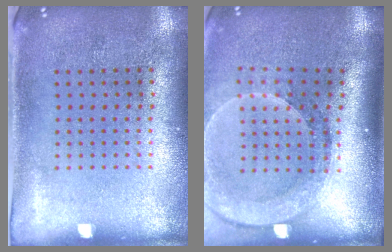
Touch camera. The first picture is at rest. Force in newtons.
{"total": 2.6, "press": 2.0, "slide": 1.7}